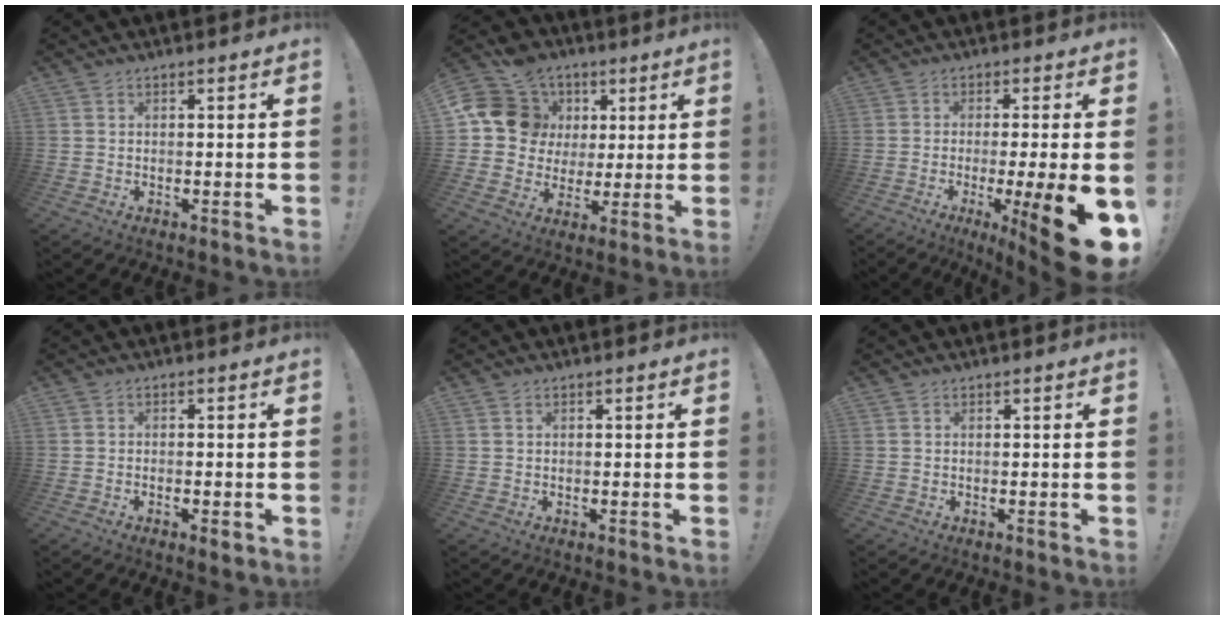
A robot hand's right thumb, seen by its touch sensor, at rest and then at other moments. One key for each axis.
{"total": 17.0, "fx": 4.4, "fy": 15.1, "fz": 6.6, "tx": -0.098, "ty": -0.006, "tz": 0.108}
{"total": 17.8, "fx": -5.5, "fy": 2.4, "fz": 16.8, "tx": -0.219, "ty": 0.013, "tz": -0.066}
{"total": 2.0, "fx": -0.9, "fy": 0.5, "fz": 1.6, "tx": -0.022, "ty": 0.003, "tz": -0.014}
{"total": 0.0}
{"total": 0.0}